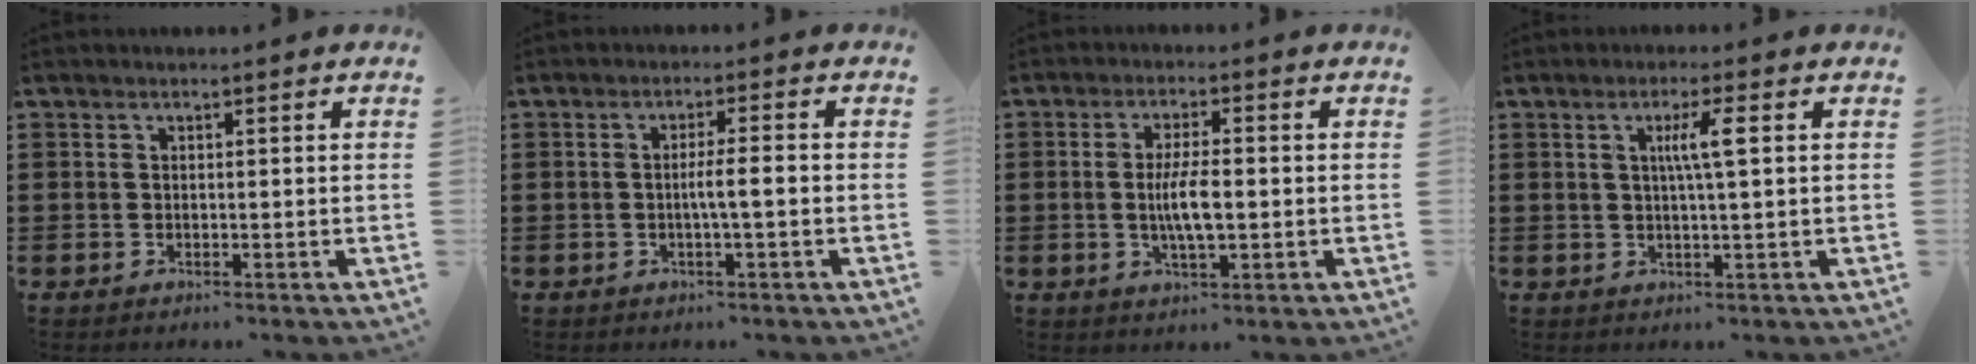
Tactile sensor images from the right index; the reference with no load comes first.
{"total": 3.1, "force": [-0.6, 0.1, 3.0], "torque": [-0.053, -0.003, -0.013]}
{"total": 6.0, "force": [-0.4, 1.6, 5.7], "torque": [-0.115, -0.004, -0.013]}
{"total": 4.2, "force": [0.8, 0.1, 4.1], "torque": [-0.080, 0.001, 0.009]}